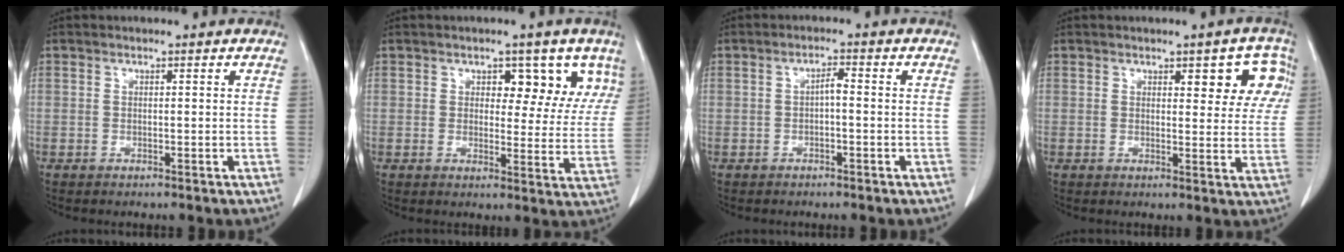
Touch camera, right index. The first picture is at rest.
{"total": 6.8, "force": [3.9, 3.9, 4.0], "torque": [-0.026, 0.002, 0.045]}
{"total": 1.9, "force": [-0.3, 0.5, 1.8], "torque": [-0.031, 0.007, -0.005]}
{"total": 6.9, "force": [3.0, 2.8, 5.6], "torque": [-0.043, 0.011, 0.031]}